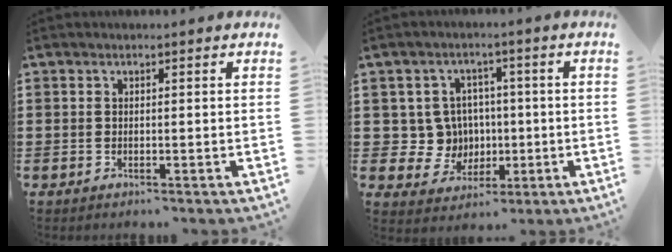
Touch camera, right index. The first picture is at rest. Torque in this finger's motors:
{"motor_torque": [0.18, -0.08, 0.12, -0.01]}